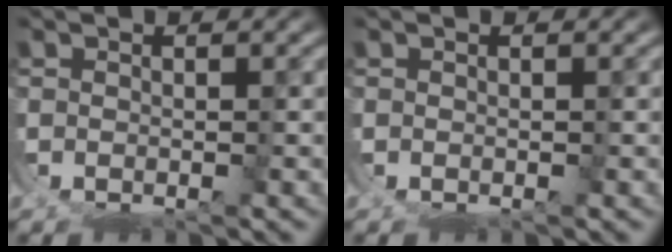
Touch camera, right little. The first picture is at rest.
{"total": 0.0}